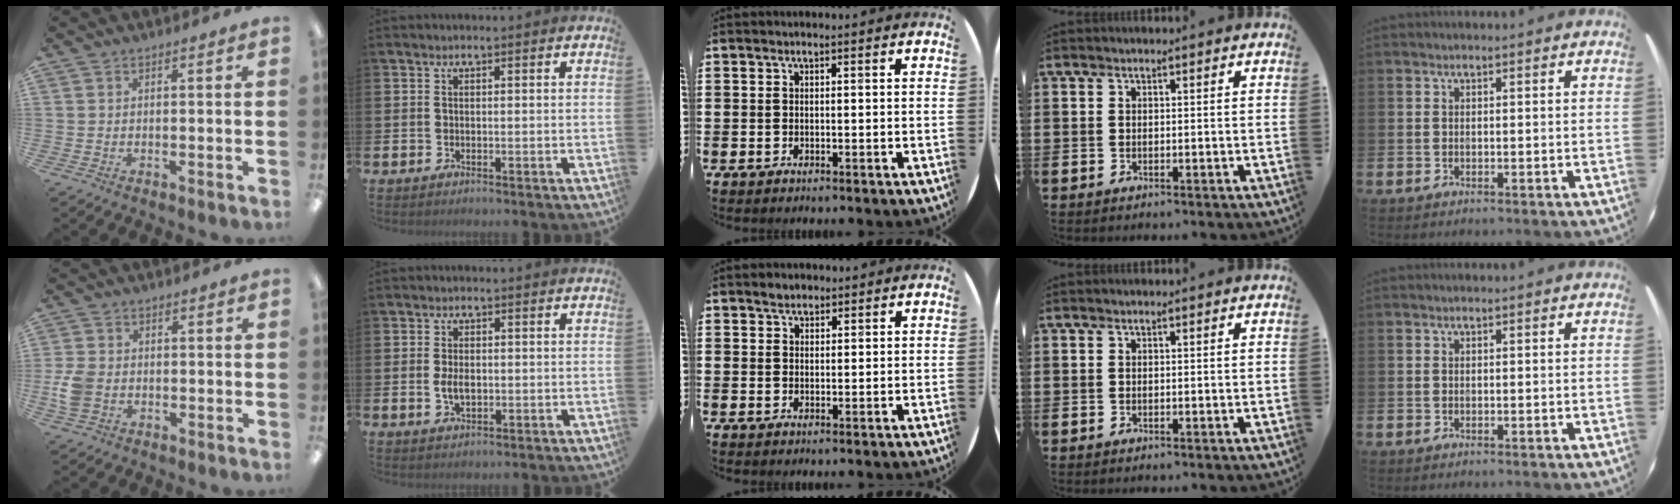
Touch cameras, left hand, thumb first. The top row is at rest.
{"thumb": {"total": 6.4, "force": [-1.3, 5.0, 3.7], "torque": [-0.072, 0.008, -0.022]}, "index": {"total": 2.9, "force": [-0.2, 1.7, 2.3], "torque": [-0.030, 0.000, -0.008]}, "middle": {"total": 1.7, "force": [1.5, 0.7, 0.4], "torque": [-0.002, 0.000, 0.027]}}